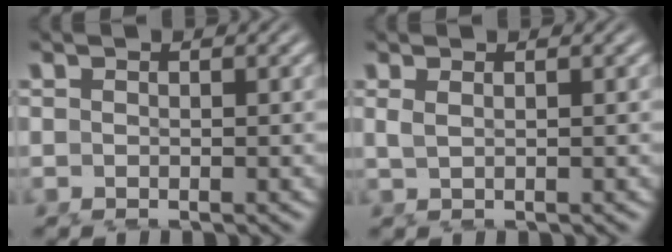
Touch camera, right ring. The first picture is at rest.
{"total": 0.9, "force": [0.3, -0.4, 0.8], "torque": [-0.018, -0.010, 0.017]}